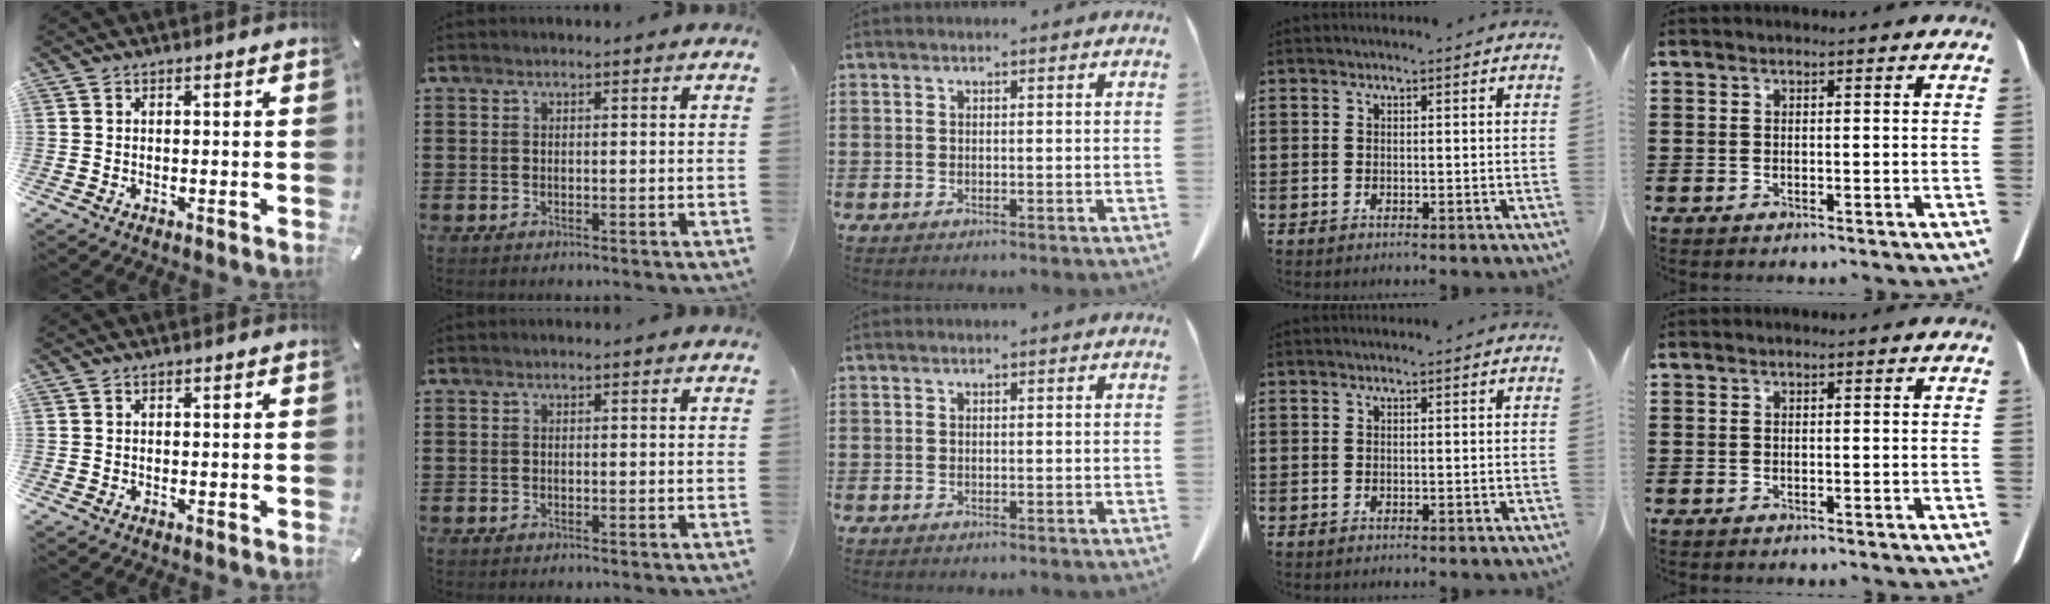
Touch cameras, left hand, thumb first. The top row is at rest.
{}